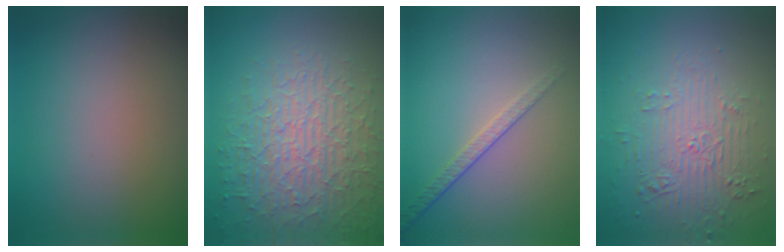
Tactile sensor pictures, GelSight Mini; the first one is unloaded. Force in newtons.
{"total": 8.6, "press": 6.1, "slide": 6.1}
{"total": 1.9, "press": 1.4, "slide": 1.3}
{"total": 4.4, "press": 3.7, "slide": 2.4}